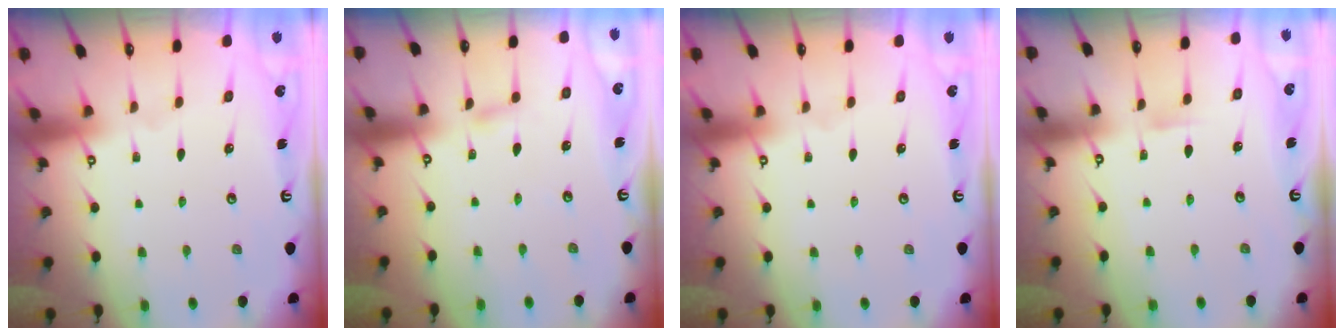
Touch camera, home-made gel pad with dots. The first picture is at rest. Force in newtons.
{"total": 2.3, "press": 2.2, "slide": 0.2}
{"total": 0.0}
{"total": 3.2, "press": 3.2, "slide": 0.3}